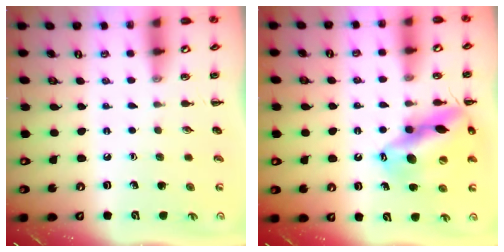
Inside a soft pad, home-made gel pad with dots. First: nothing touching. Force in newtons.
{"total": 16.8, "press": 16.6, "slide": 2.8}